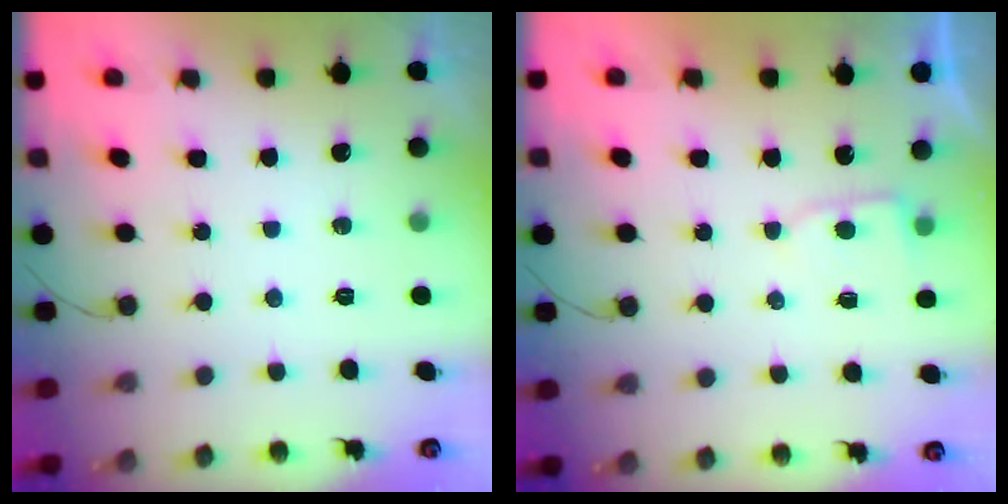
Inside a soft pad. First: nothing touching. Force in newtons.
{"total": 2.8, "press": 2.8, "slide": 0.4}